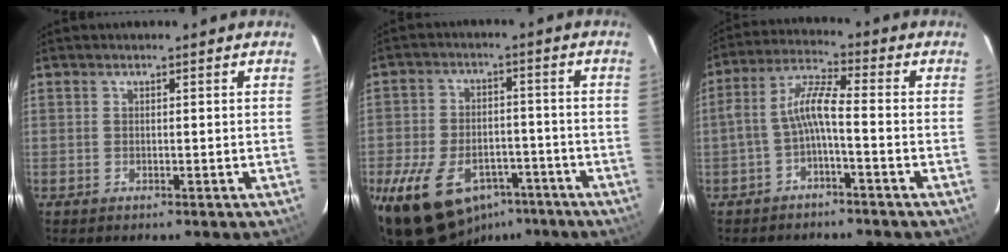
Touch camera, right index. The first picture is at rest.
{"total": 17.9, "force": [-10.1, 10.9, 10.0], "torque": [-0.220, 0.000, -0.150]}
{"total": 6.2, "force": [-2.4, 0.9, 5.6], "torque": [-0.137, 0.018, -0.044]}